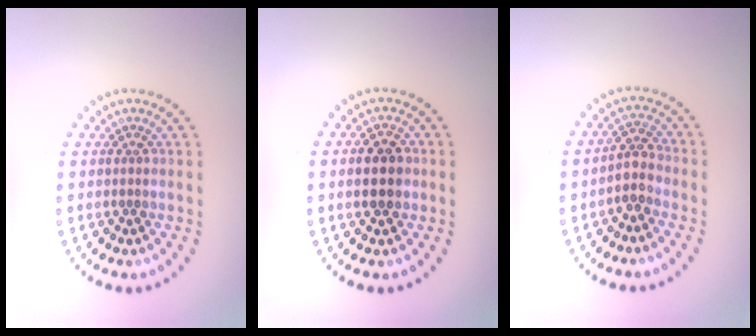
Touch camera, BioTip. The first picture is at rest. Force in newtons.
{"total": 2.9, "press": 2.9, "slide": 0.1}
{"total": 2.3, "press": 1.9, "slide": 1.2}